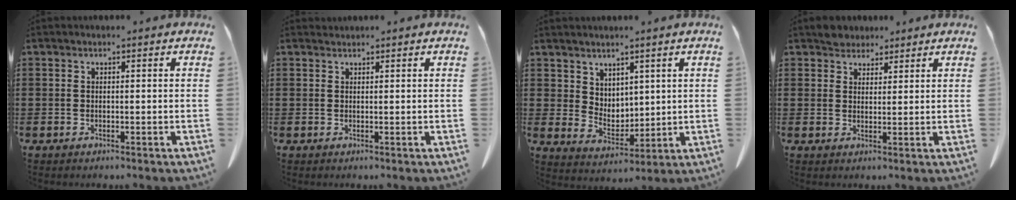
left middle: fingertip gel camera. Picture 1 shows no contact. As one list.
[{"total": 0.7, "force": [0.6, 0.1, -0.3], "torque": [0.005, 0.002, 0.012]}, {"total": 4.6, "force": [3.9, 2.4, 0.4], "torque": [-0.025, -0.011, 0.077]}, {"total": 3.3, "force": [3.0, 1.3, 0.2], "torque": [-0.006, 0.001, 0.056]}]